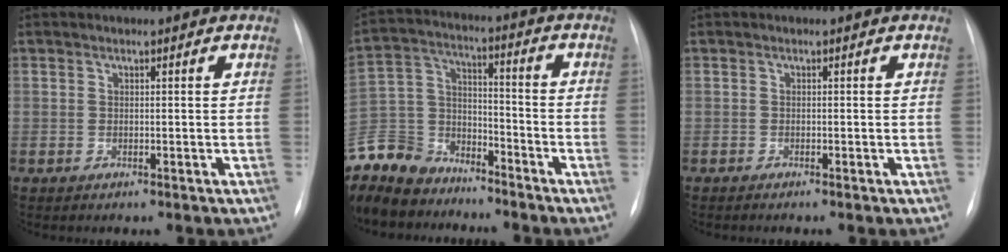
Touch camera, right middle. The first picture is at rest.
{"total": 12.9, "force": [-11.7, 5.3, 1.4], "torque": [-0.044, 0.024, -0.227]}
{"total": 0.6, "force": [-0.5, -0.1, 0.3], "torque": [-0.008, -0.003, -0.009]}